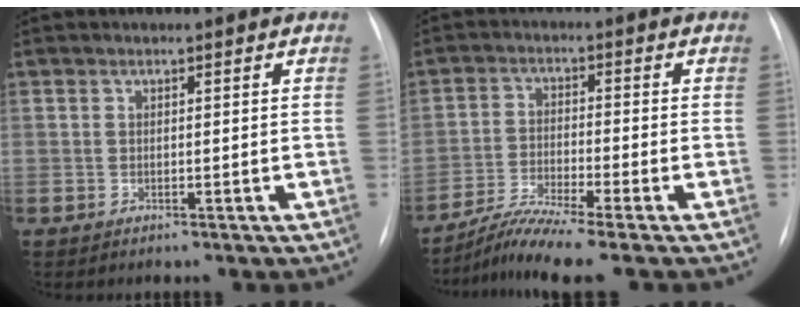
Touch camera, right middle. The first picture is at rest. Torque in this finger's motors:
{"motor_torque": [0.00, 0.17, 0.00, 0.01]}